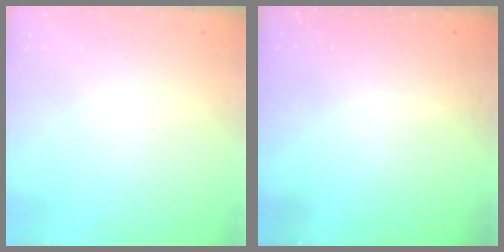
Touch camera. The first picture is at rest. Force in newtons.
{"total": 3.3, "press": 3.3, "slide": 0.1}